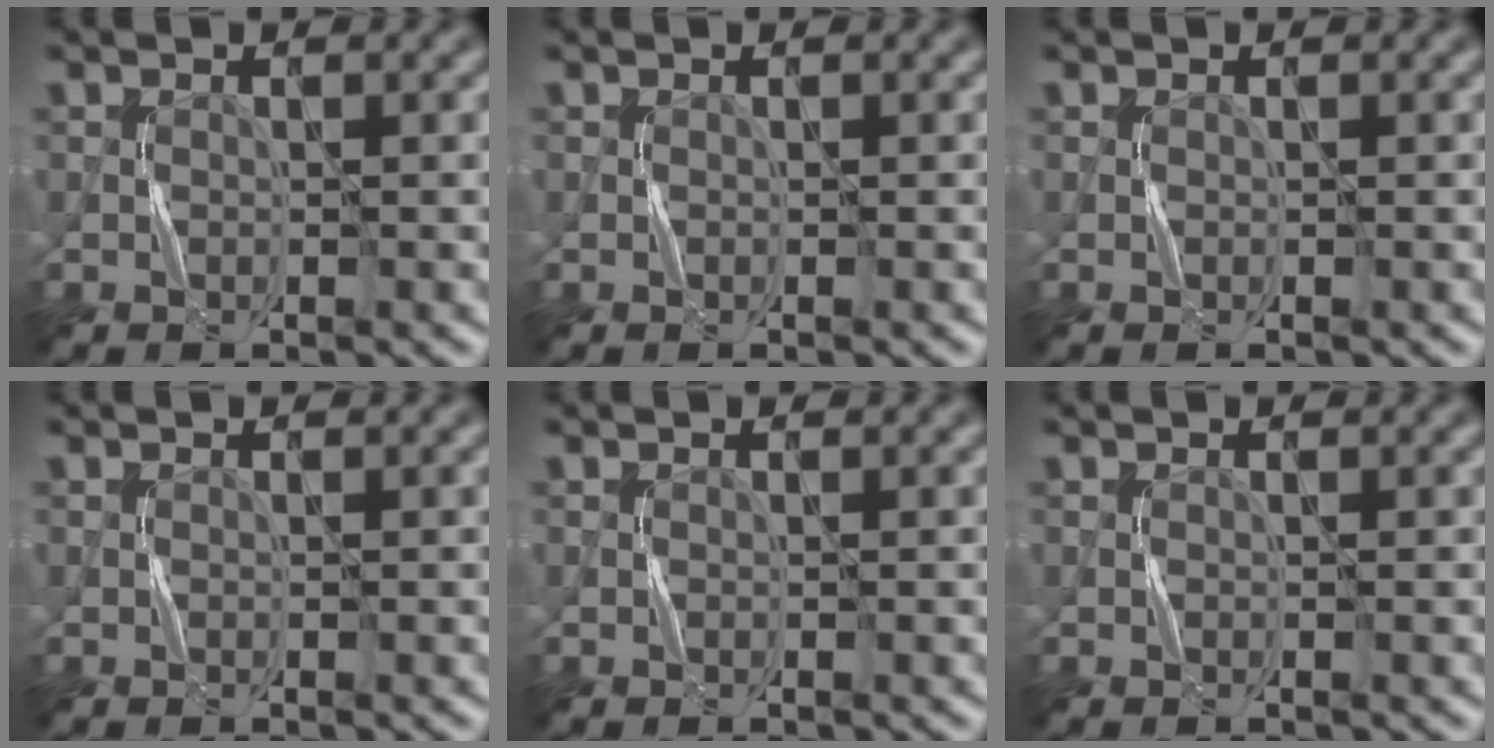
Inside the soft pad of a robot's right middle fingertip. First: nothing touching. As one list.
[{"total": 0.0}, {"total": 0.0}, {"total": 0.0}, {"total": 0.0}, {"total": 0.0}]